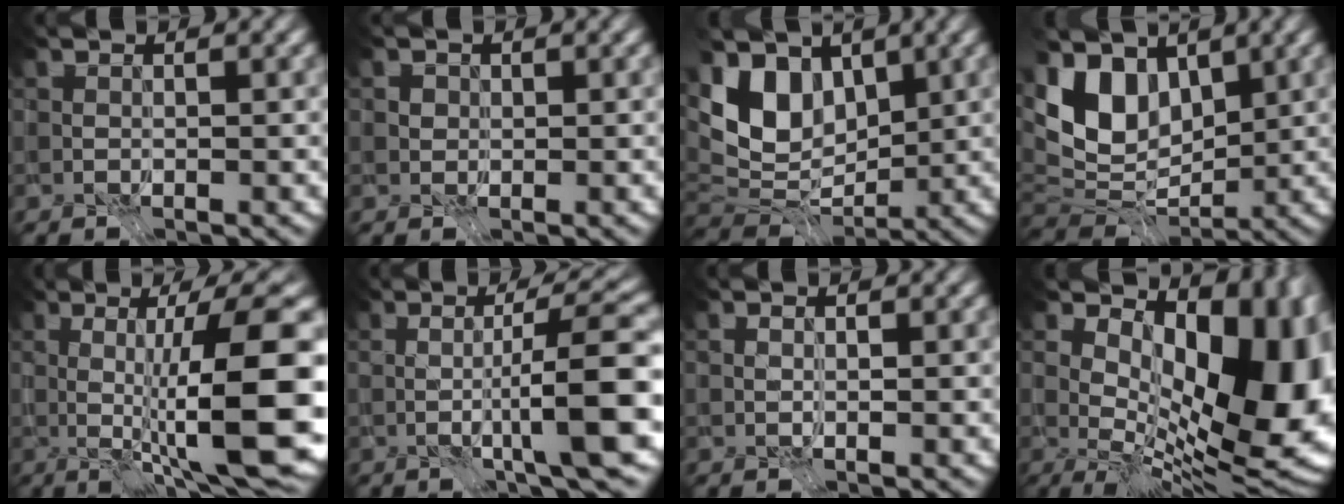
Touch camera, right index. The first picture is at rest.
{"total": 3.6, "force": [1.6, 2.7, 1.8], "torque": [-0.023, 0.015, 0.009]}
{"total": 5.6, "force": [1.1, 3.0, 4.6], "torque": [-0.080, 0.002, 0.024]}
{"total": 6.1, "force": [1.4, 3.3, 5.0], "torque": [-0.092, 0.003, 0.031]}
{"total": 10.3, "force": [-1.9, -0.3, 10.1], "torque": [-0.139, -0.001, -0.012]}
{"total": 6.3, "force": [-2.0, -1.5, 5.8], "torque": [-0.079, 0.007, -0.028]}
{"total": 1.0, "force": [0.7, 0.5, 0.5], "torque": [-0.019, 0.006, 0.012]}
{"total": 14.0, "force": [3.1, 6.2, 12.2], "torque": [-0.155, 0.012, 0.070]}